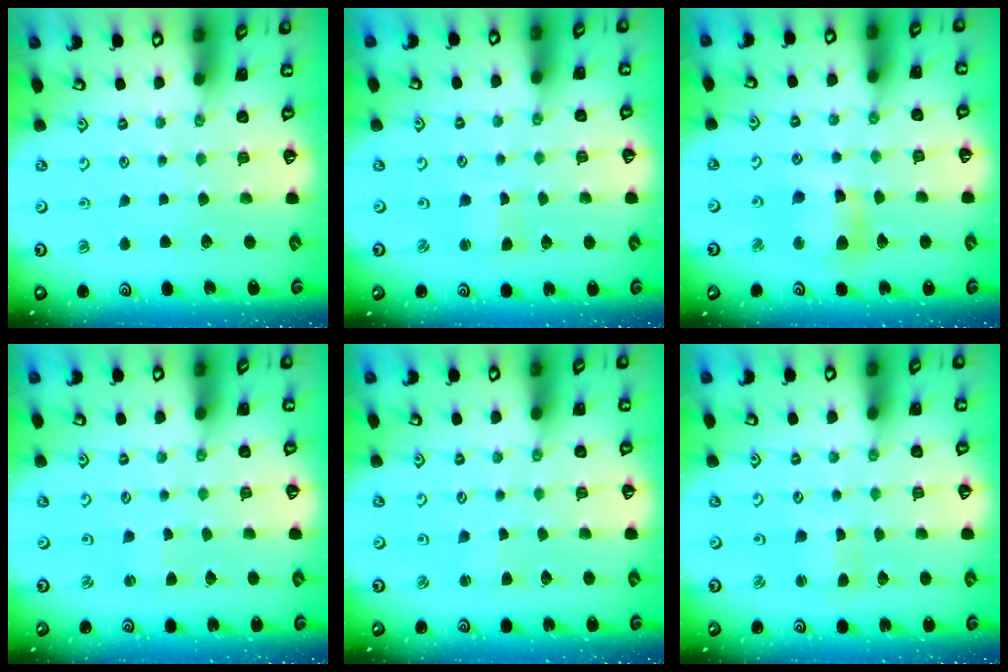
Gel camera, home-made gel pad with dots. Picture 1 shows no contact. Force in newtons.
{"total": 1.1, "press": 1.1, "slide": 0.3}
{"total": 9.1, "press": 9.0, "slide": 1.4}
{"total": 1.0, "press": 1.0, "slide": 0.2}
{"total": 2.2, "press": 2.2, "slide": 0.3}
{"total": 1.3, "press": 1.3, "slide": 0.3}